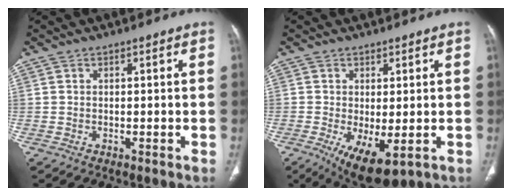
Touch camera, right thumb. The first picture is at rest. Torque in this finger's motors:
{"motor_torque": [0.10, 0.59, -0.10, -0.01, 0.08]}